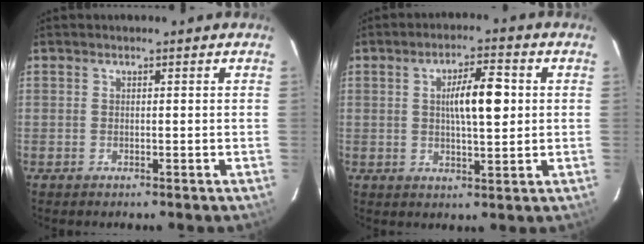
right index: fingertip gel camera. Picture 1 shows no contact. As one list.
[{"total": 7.6, "force": [1.2, 1.7, 7.3], "torque": [-0.124, 0.012, 0.021]}]